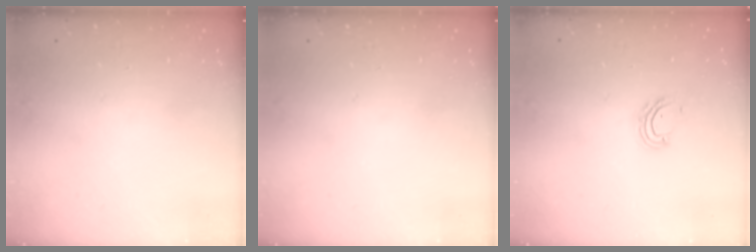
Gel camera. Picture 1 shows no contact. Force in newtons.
{"total": 0.0}
{"total": 5.0, "press": 4.9, "slide": 0.3}